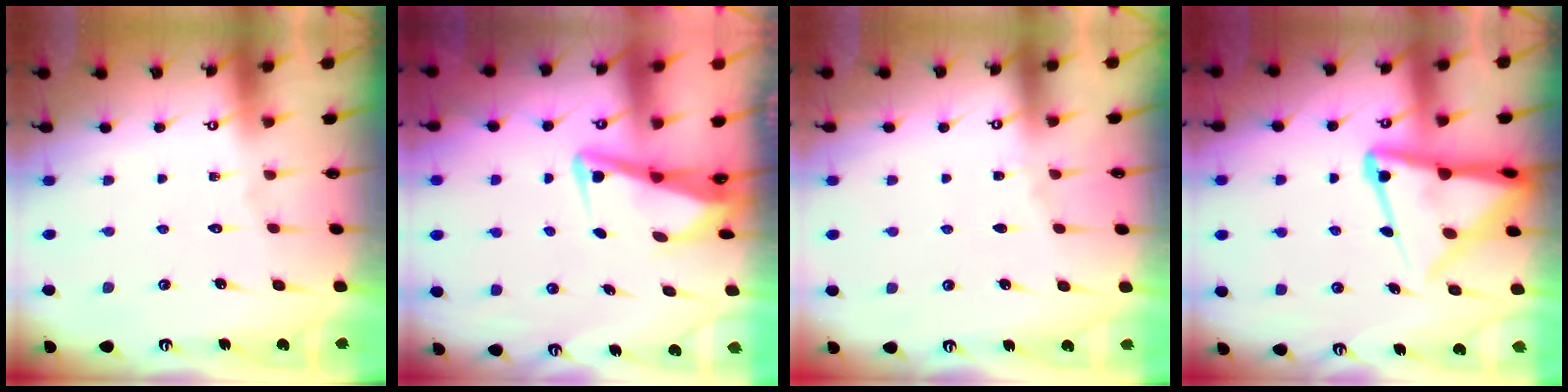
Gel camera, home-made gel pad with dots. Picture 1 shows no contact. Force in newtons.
{"total": 3.8, "press": 3.7, "slide": 1.1}
{"total": 2.3, "press": 2.2, "slide": 0.4}
{"total": 12.1, "press": 12.0, "slide": 1.3}